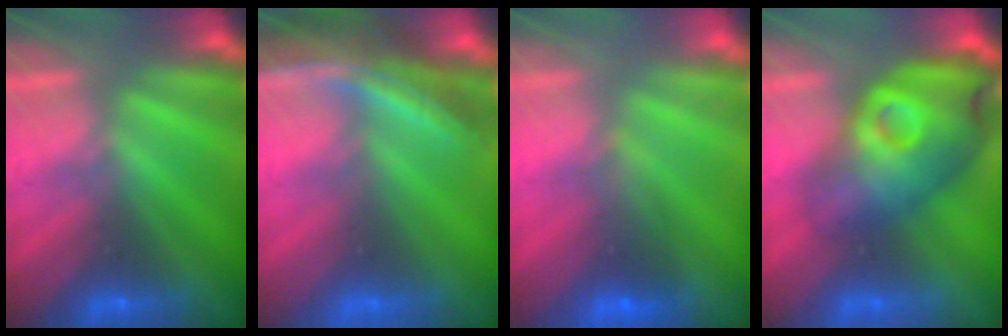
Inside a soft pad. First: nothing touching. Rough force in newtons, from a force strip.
{"total": 3.7}
{"total": 1.8}
{"total": 3.9}